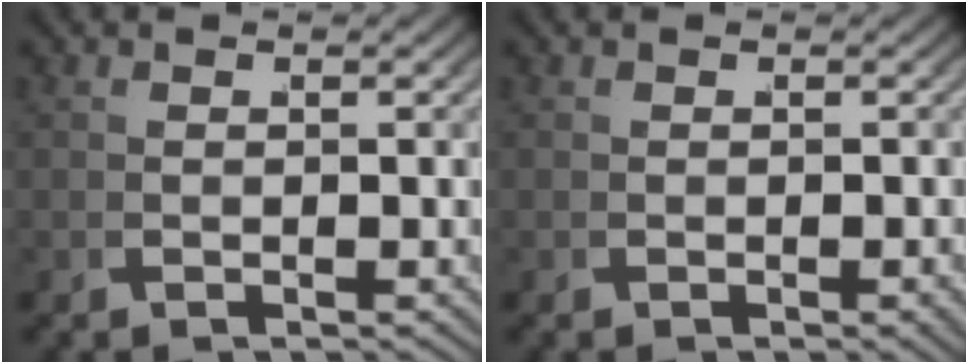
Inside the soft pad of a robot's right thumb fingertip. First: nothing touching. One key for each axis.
{"total": 0.6, "fx": -0.2, "fy": 0.1, "fz": 0.5, "tx": -0.010, "ty": 0.001, "tz": -0.002}